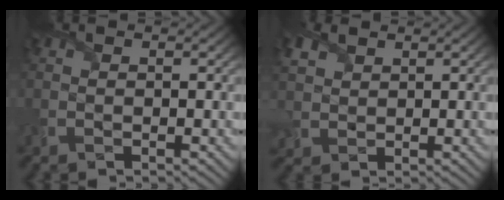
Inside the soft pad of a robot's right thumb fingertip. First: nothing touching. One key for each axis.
{"total": 3.6, "fx": 2.1, "fy": 2.4, "fz": 1.7, "tx": -0.055, "ty": 0.006, "tz": 0.044}